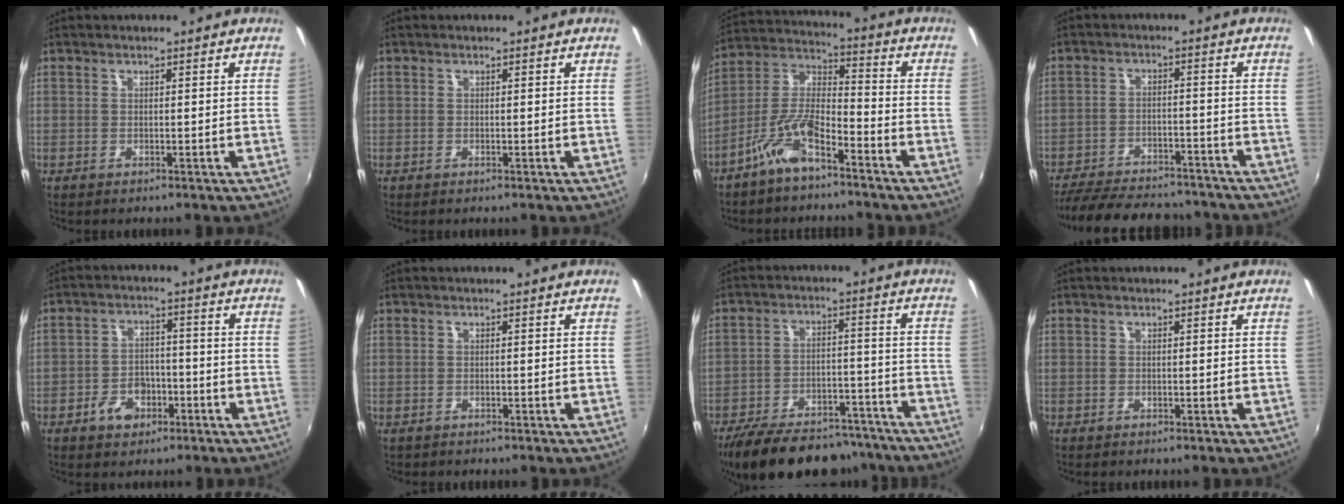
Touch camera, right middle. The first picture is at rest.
{"total": 0.0}
{"total": 9.4, "force": [-6.2, 3.0, 6.4], "torque": [-0.141, 0.014, -0.120]}
{"total": 20.4, "force": [-17.4, 6.5, 8.5], "torque": [-0.182, -0.009, -0.244]}
{"total": 6.2, "force": [-3.5, 4.2, 2.8], "torque": [-0.067, 0.011, -0.052]}
{"total": 0.5, "force": [-0.4, 0.3, 0.0], "torque": [-0.003, -0.001, -0.006]}
{"total": 22.7, "force": [-18.8, 8.5, 9.5], "torque": [-0.190, 0.004, -0.258]}
{"total": 0.0}